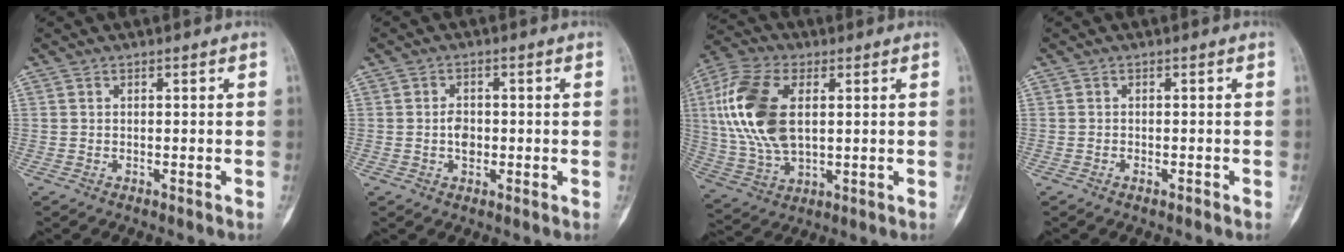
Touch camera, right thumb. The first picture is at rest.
{"total": 3.1, "force": [-0.3, 2.2, 2.1], "torque": [-0.023, 0.005, -0.009]}
{"total": 17.3, "force": [3.1, 9.6, 14.1], "torque": [-0.297, 0.001, 0.059]}
{"total": 0.8, "force": [-0.5, 0.3, 0.4], "torque": [-0.007, 0.005, -0.009]}